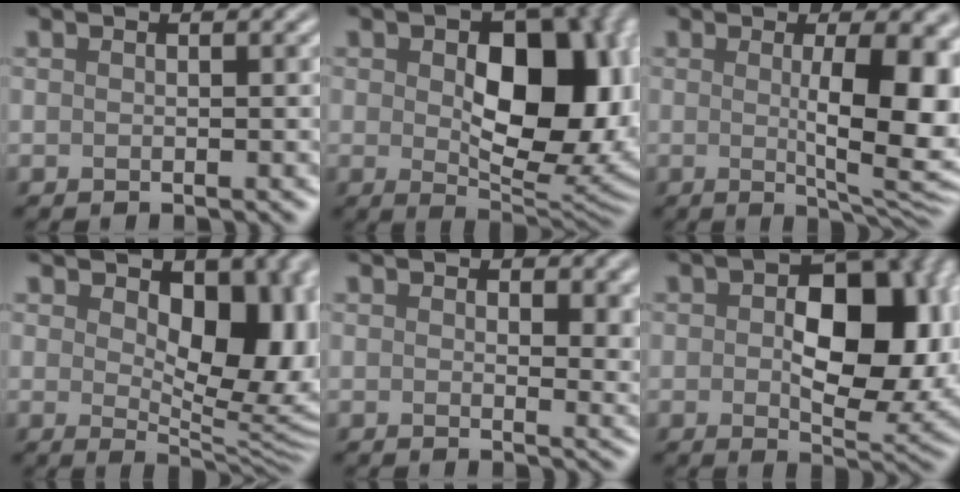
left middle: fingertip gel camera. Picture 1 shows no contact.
{"total": 12.2, "force": [0.8, 7.3, 9.7], "torque": [-0.132, -0.012, 0.022]}
{"total": 9.4, "force": [0.6, 2.3, 9.1], "torque": [-0.121, -0.007, 0.014]}
{"total": 10.1, "force": [1.9, 5.8, 8.1], "torque": [-0.110, -0.013, 0.032]}
{"total": 3.8, "force": [1.1, 2.2, 2.9], "torque": [-0.030, -0.009, 0.017]}
{"total": 11.4, "force": [0.4, 6.6, 9.3], "torque": [-0.115, 0.002, 0.006]}